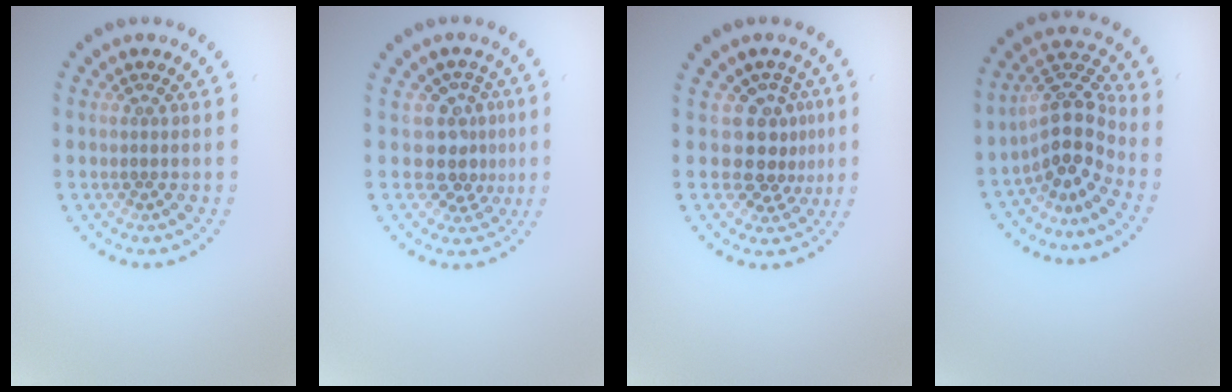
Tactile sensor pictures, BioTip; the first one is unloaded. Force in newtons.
{"total": 3.3, "press": 2.5, "slide": 2.2}
{"total": 3.5, "press": 2.6, "slide": 2.3}
{"total": 4.6, "press": 3.8, "slide": 2.5}